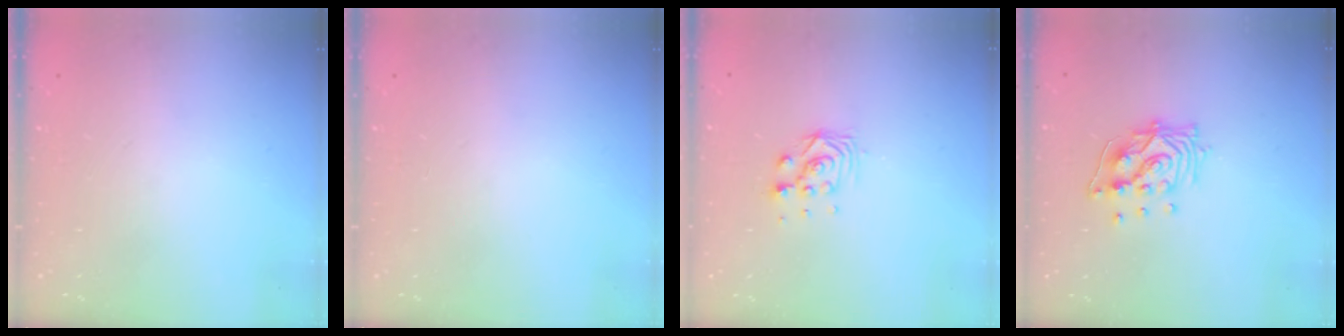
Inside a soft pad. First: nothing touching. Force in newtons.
{"total": 0.0}
{"total": 5.1, "press": 5.0, "slide": 0.4}
{"total": 12.0, "press": 12.0, "slide": 1.1}